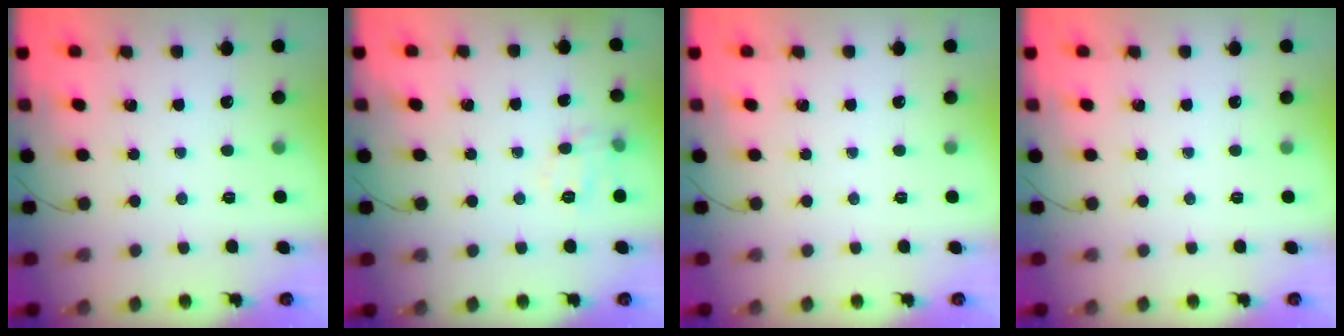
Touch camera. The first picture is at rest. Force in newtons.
{"total": 8.5, "press": 8.4, "slide": 1.5}
{"total": 0.0}
{"total": 0.0}